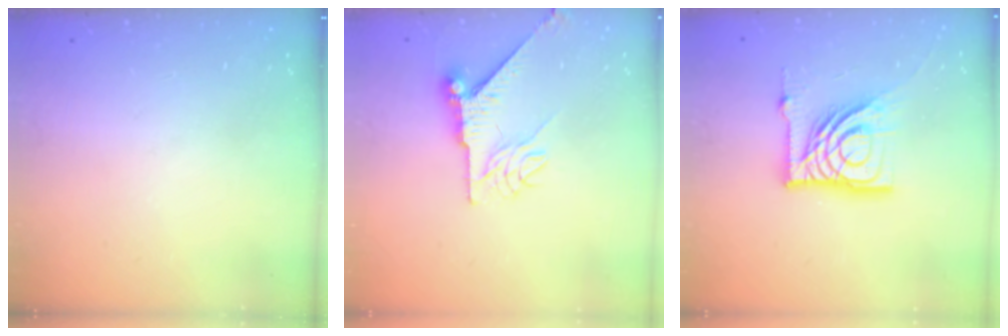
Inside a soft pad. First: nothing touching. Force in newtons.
{"total": 8.4, "press": 8.4, "slide": 0.5}
{"total": 16.2, "press": 16.2, "slide": 1.7}